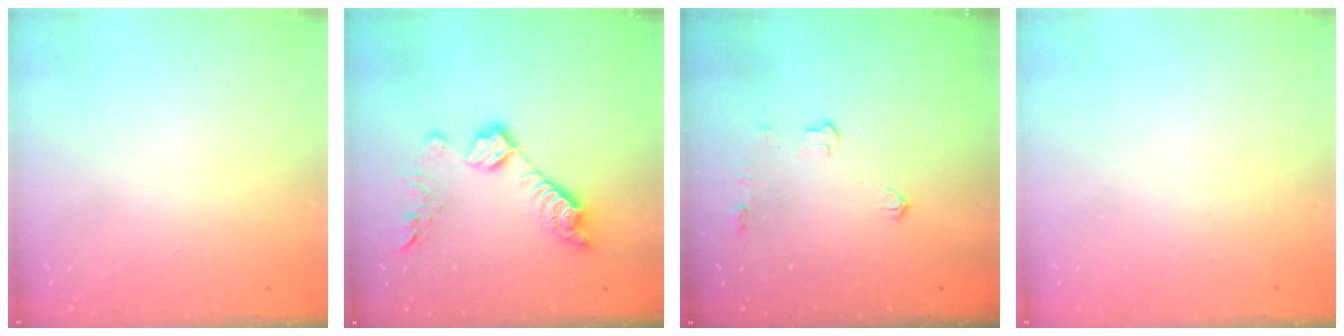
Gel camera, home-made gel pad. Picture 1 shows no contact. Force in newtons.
{"total": 13.2, "press": 13.2, "slide": 0.5}
{"total": 3.7, "press": 3.6, "slide": 0.6}
{"total": 0.0}